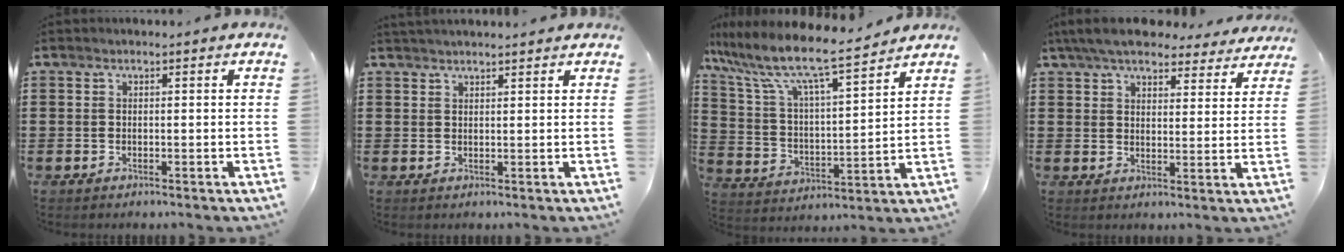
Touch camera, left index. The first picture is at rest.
{"total": 1.5, "force": [1.5, 0.0, 0.3], "torque": [-0.009, 0.001, 0.029]}
{"total": 8.8, "force": [7.5, 0.5, 4.4], "torque": [-0.117, -0.049, 0.123]}
{"total": 7.0, "force": [6.4, 1.4, 2.5], "torque": [-0.071, -0.017, 0.118]}